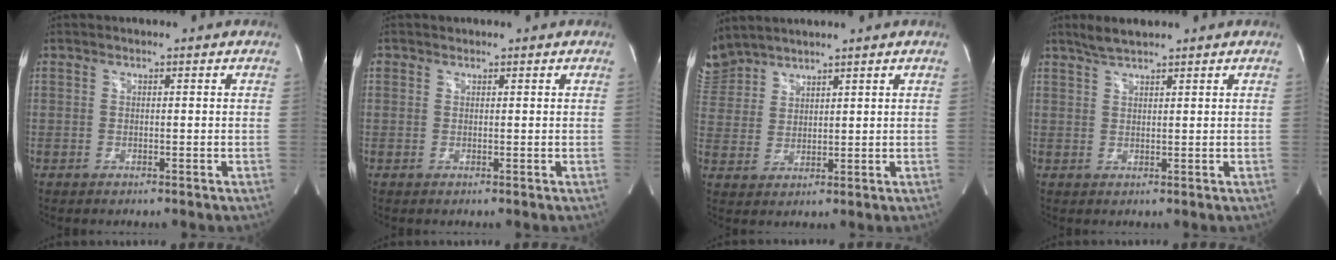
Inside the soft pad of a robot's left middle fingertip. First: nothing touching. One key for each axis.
{"total": 0.6, "fx": 0.5, "fy": 0.4, "fz": 0.0, "tx": -0.001, "ty": 0.002, "tz": 0.008}
{"total": 6.3, "fx": 6.0, "fy": 1.9, "fz": 0.3, "tx": -0.018, "ty": 0.016, "tz": 0.131}
{"total": 3.3, "fx": 2.8, "fy": 0.2, "fz": 1.6, "tx": -0.040, "ty": 0.009, "tz": 0.057}